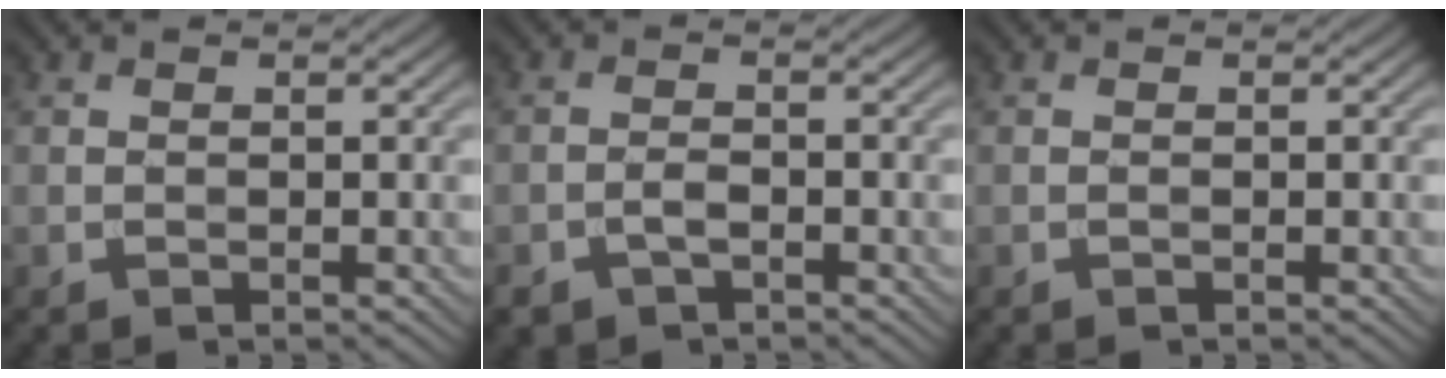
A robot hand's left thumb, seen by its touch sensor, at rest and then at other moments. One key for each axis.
{"total": 2.7, "fx": -1.5, "fy": 1.5, "fz": 1.6, "tx": -0.034, "ty": 0.000, "tz": -0.032}
{"total": 0.0}